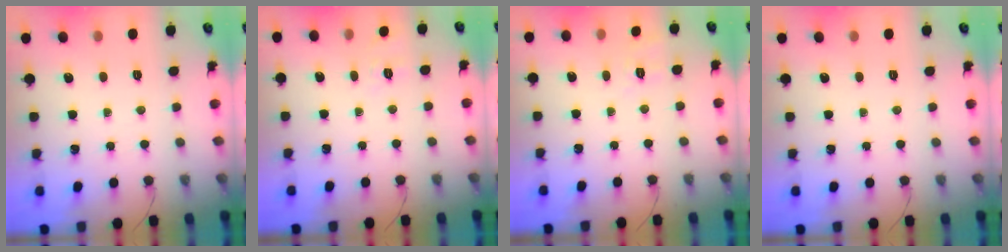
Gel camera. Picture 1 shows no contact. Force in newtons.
{"total": 2.0, "press": 0.2, "slide": 1.9}
{"total": 2.1, "press": 0.5, "slide": 2.0}
{"total": 0.0}